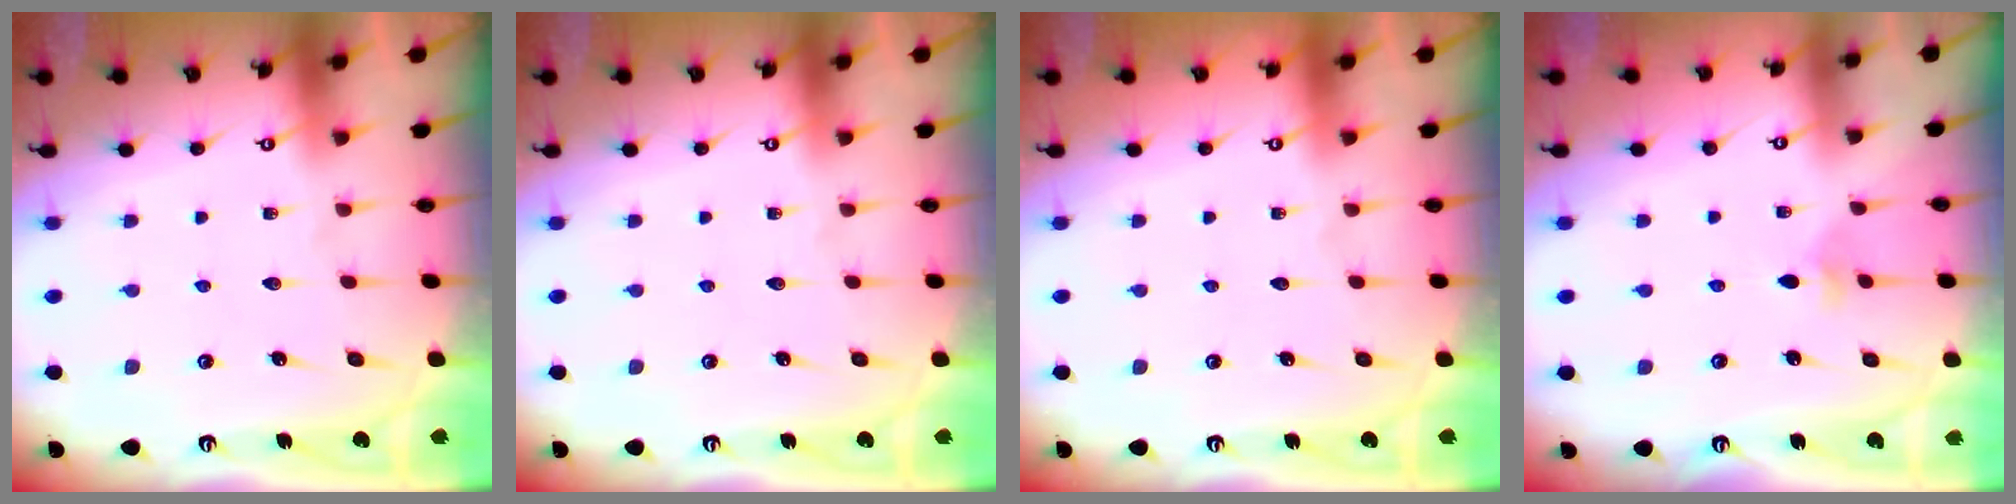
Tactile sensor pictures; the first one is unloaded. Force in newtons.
{"total": 0.0}
{"total": 0.0}
{"total": 3.0, "press": 2.9, "slide": 0.6}